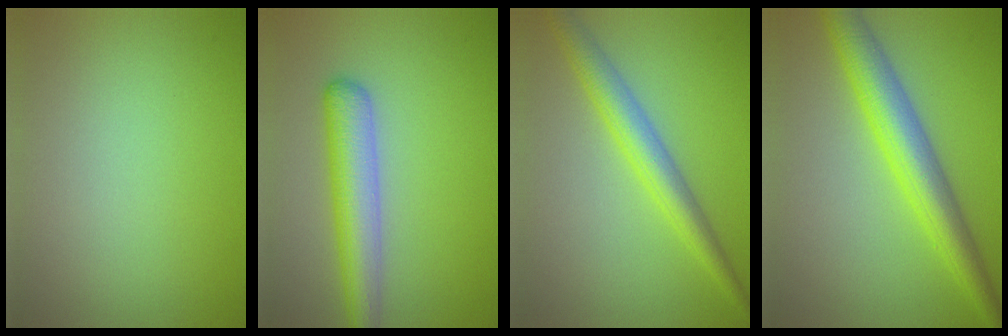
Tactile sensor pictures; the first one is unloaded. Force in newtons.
{"total": 4.9, "press": 4.9, "slide": 0.2}
{"total": 3.9, "press": 3.9, "slide": 0.1}
{"total": 5.9, "press": 5.9, "slide": 0.0}